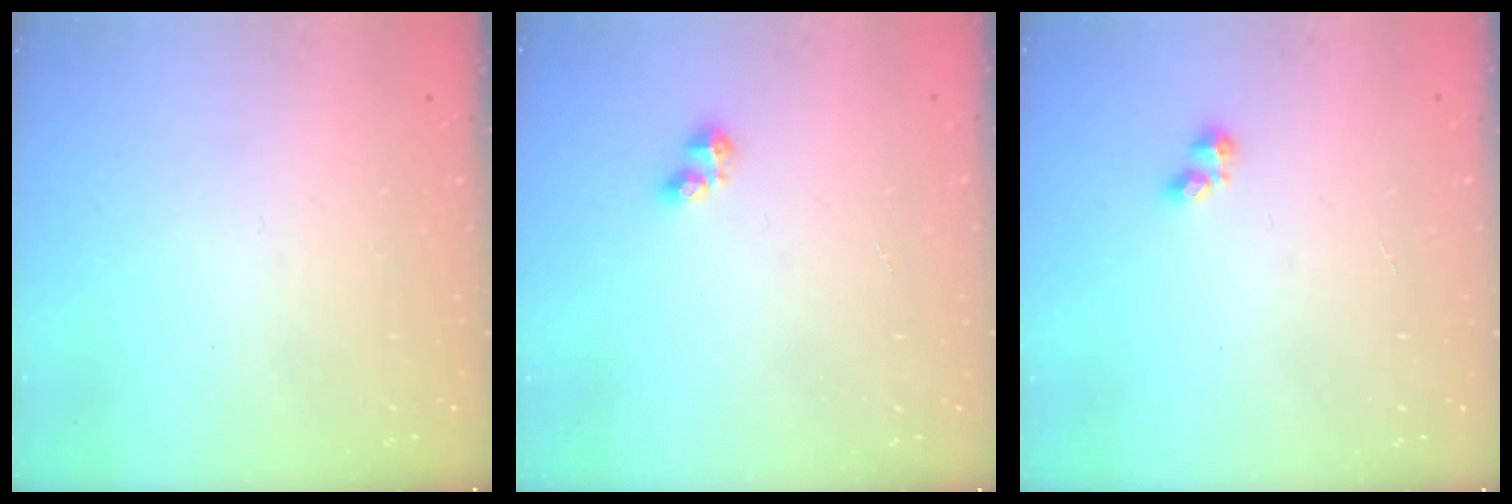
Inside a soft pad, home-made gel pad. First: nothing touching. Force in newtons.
{"total": 2.9, "press": 2.8, "slide": 0.5}
{"total": 2.4, "press": 2.3, "slide": 0.5}